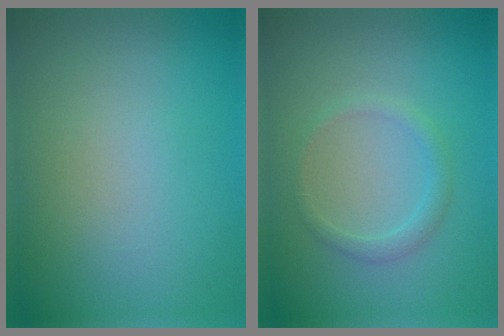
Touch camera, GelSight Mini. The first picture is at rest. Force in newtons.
{"total": 1.4, "press": 1.4, "slide": 0.2}